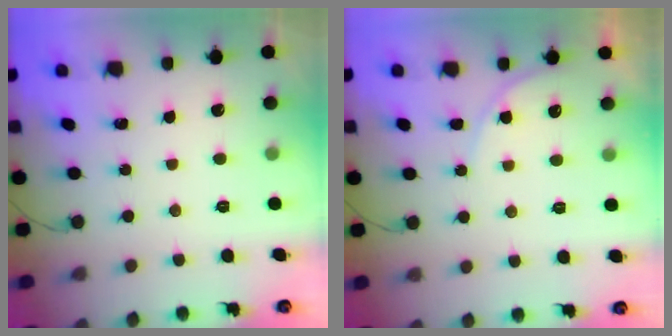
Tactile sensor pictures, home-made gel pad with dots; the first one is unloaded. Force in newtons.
{"total": 6.1, "press": 6.1, "slide": 0.7}